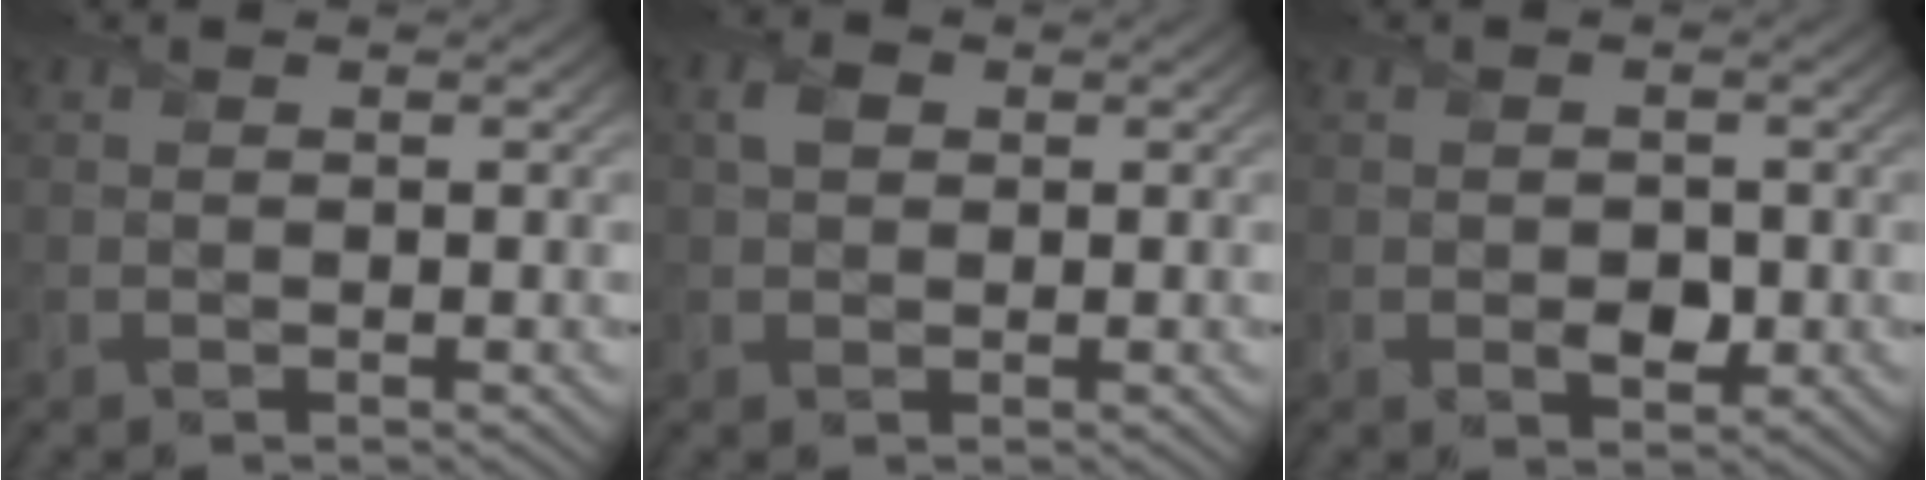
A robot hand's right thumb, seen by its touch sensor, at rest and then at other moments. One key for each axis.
{"total": 2.0, "fx": 0.6, "fy": 1.6, "fz": 1.1, "tx": -0.028, "ty": 0.007, "tz": 0.008}
{"total": 2.0, "fx": -0.4, "fy": 1.6, "fz": 1.3, "tx": -0.022, "ty": -0.008, "tz": -0.007}